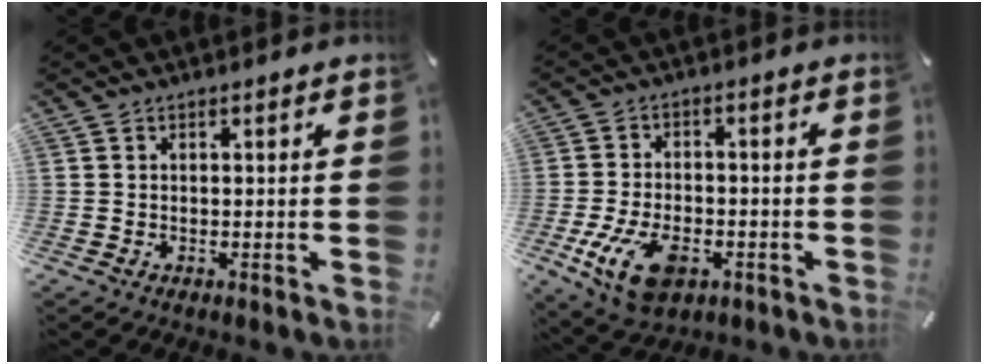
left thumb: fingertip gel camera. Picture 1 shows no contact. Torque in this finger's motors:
{"motor_torque": [1.02, 3.25, 1.37, 0.77, 0.13]}